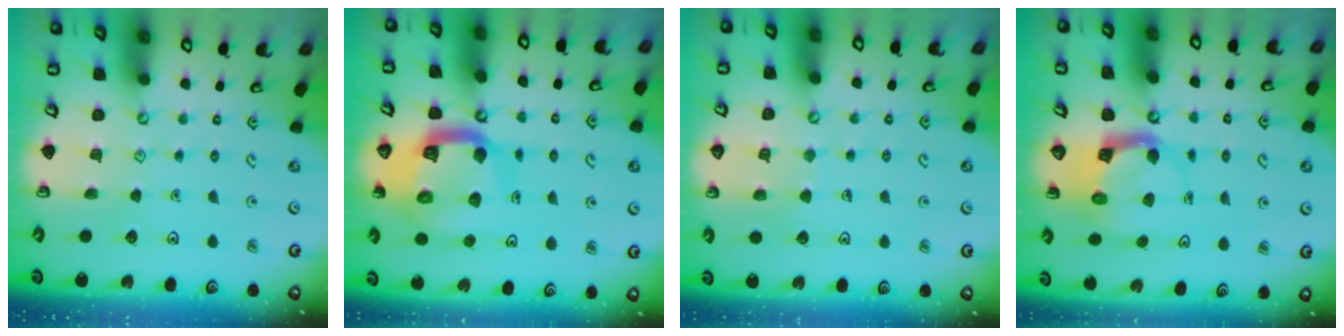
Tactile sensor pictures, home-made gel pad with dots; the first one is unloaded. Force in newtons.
{"total": 14.2, "press": 14.1, "slide": 1.7}
{"total": 4.7, "press": 4.7, "slide": 0.3}
{"total": 3.8, "press": 3.7, "slide": 0.6}